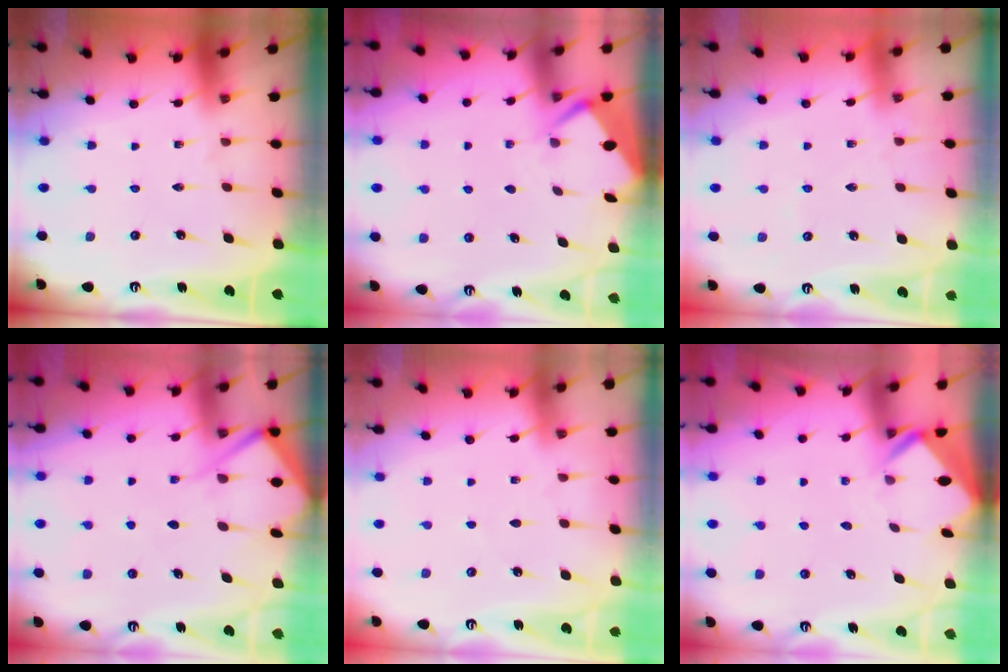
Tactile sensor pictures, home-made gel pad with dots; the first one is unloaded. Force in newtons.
{"total": 2.6, "press": 2.6, "slide": 0.3}
{"total": 3.3, "press": 3.3, "slide": 0.4}
{"total": 6.9, "press": 6.9, "slide": 0.5}
{"total": 2.1, "press": 2.0, "slide": 0.3}
{"total": 2.8, "press": 2.8, "slide": 0.2}